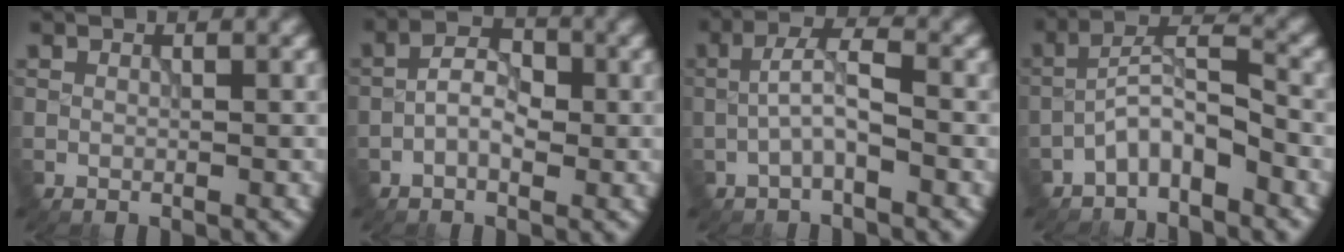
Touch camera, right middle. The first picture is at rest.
{"total": 3.3, "force": [-1.0, 1.8, 2.6], "torque": [-0.042, 0.009, -0.021]}
{"total": 3.1, "force": [-0.9, 1.0, 2.9], "torque": [-0.055, 0.011, -0.022]}
{"total": 4.0, "force": [-2.5, 1.3, 2.8], "torque": [-0.048, 0.018, -0.053]}